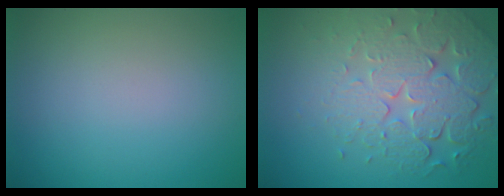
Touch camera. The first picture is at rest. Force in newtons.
{"total": 7.2, "press": 5.4, "slide": 4.8}